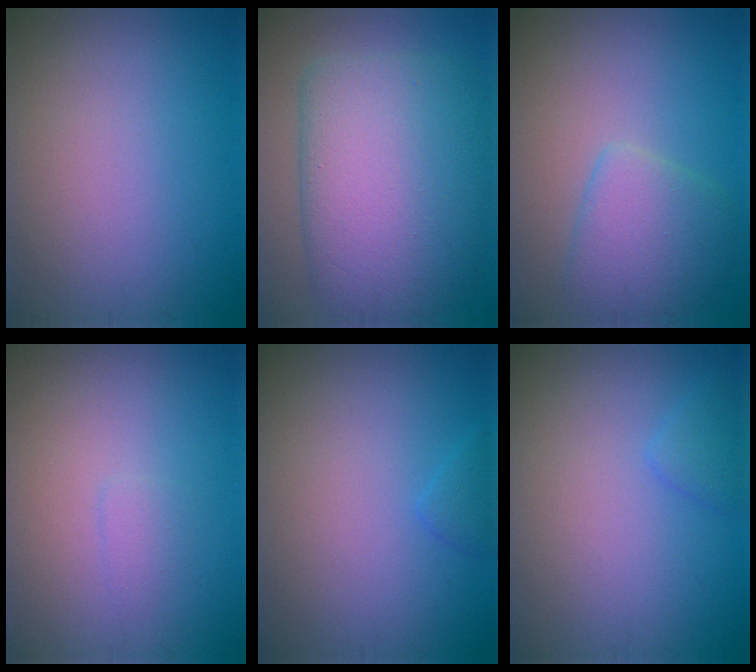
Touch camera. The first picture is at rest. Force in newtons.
{"total": 10.8, "press": 10.8, "slide": 0.6}
{"total": 3.9, "press": 3.9, "slide": 0.4}
{"total": 0.9, "press": 0.9, "slide": 0.1}
{"total": 1.0, "press": 1.0, "slide": 0.2}
{"total": 1.3, "press": 1.3, "slide": 0.0}